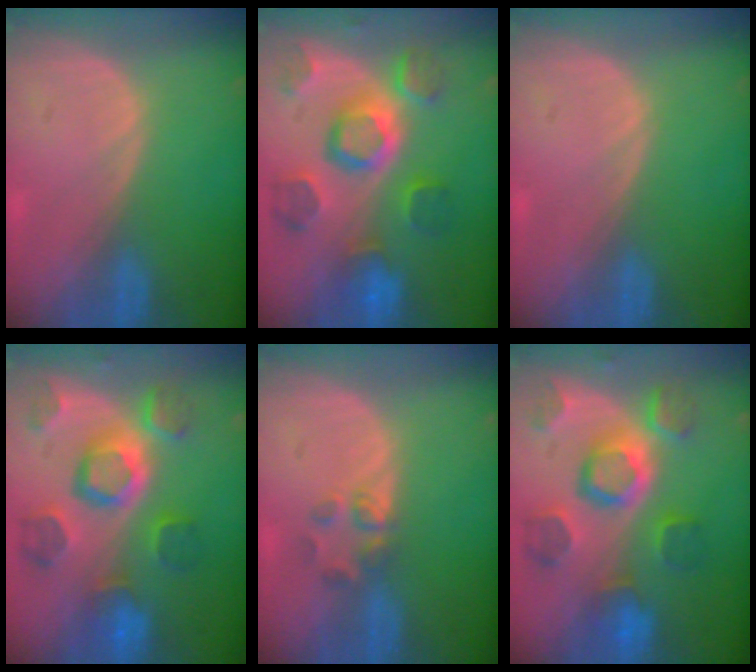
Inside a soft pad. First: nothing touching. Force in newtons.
{"total": 11.3, "press": 10.0, "slide": 5.3}
{"total": 0.0}
{"total": 11.6, "press": 10.0, "slide": 5.8}
{"total": 2.7, "press": 2.6, "slide": 0.9}
{"total": 11.3, "press": 10.0, "slide": 5.2}